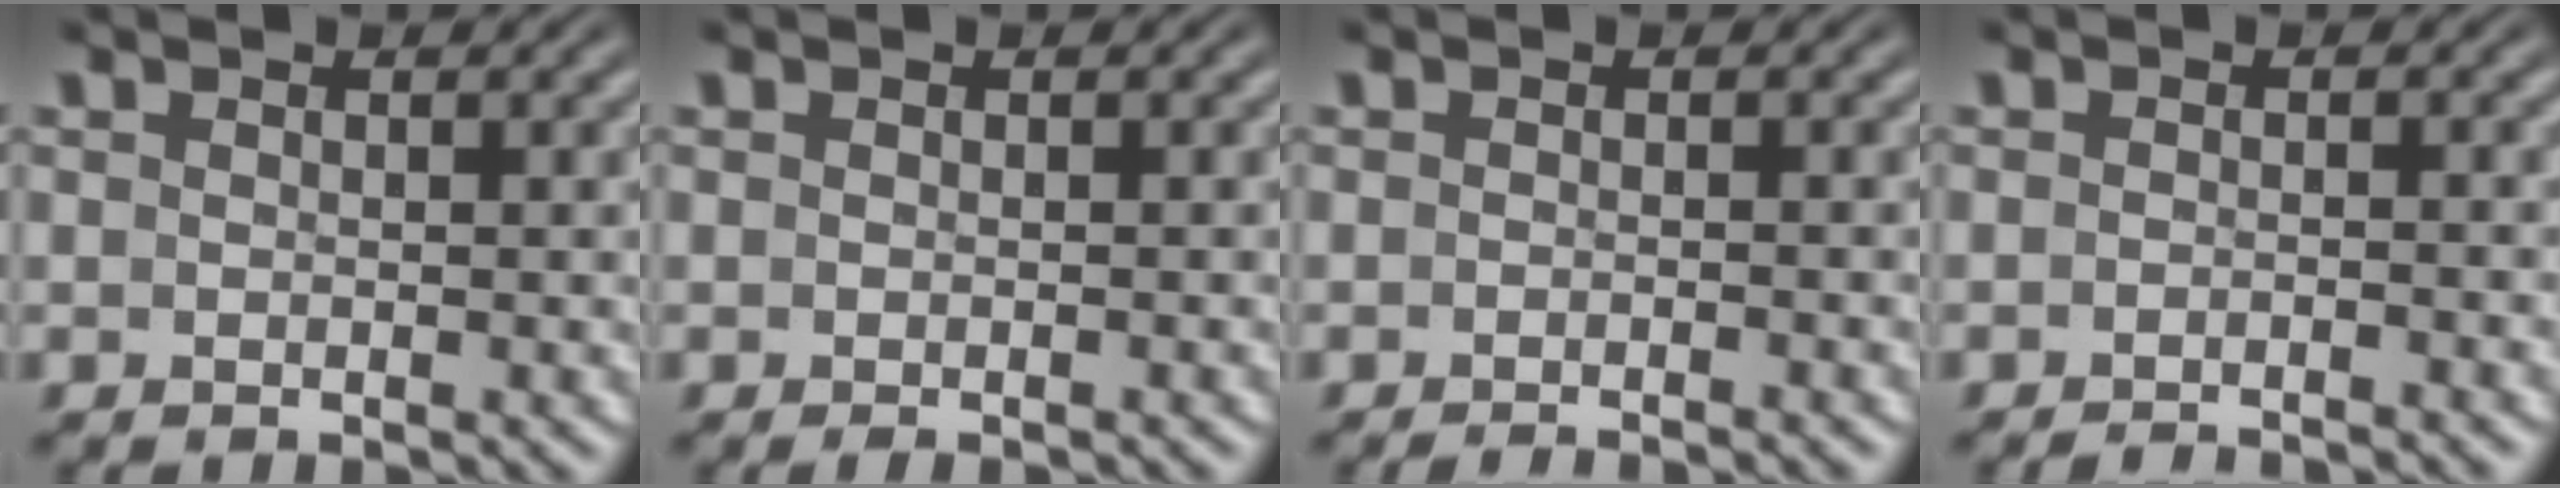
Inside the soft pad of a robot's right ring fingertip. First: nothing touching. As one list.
[{"total": 0.8, "force": [-0.8, 0.0, 0.3], "torque": [-0.001, 0.005, -0.012]}, {"total": 2.5, "force": [-2.4, 0.0, 0.4], "torque": [-0.001, -0.003, -0.037]}, {"total": 3.6, "force": [-3.5, 0.1, 0.4], "torque": [-0.002, -0.008, -0.053]}]